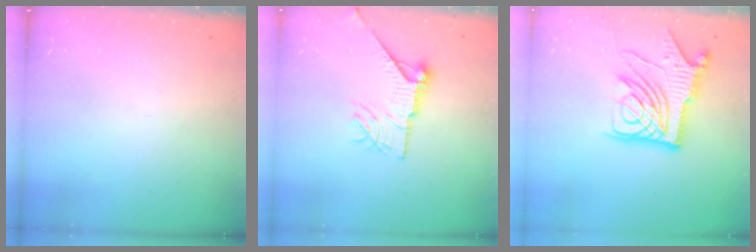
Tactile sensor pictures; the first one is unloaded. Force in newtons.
{"total": 11.6, "press": 11.5, "slide": 1.2}
{"total": 14.9, "press": 14.8, "slide": 1.8}